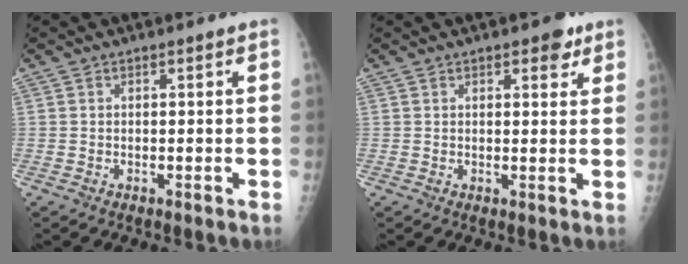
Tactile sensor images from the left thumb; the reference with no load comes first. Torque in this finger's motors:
{"motor_torque": [-0.15, -0.05, -0.15, -0.06, 0.00]}